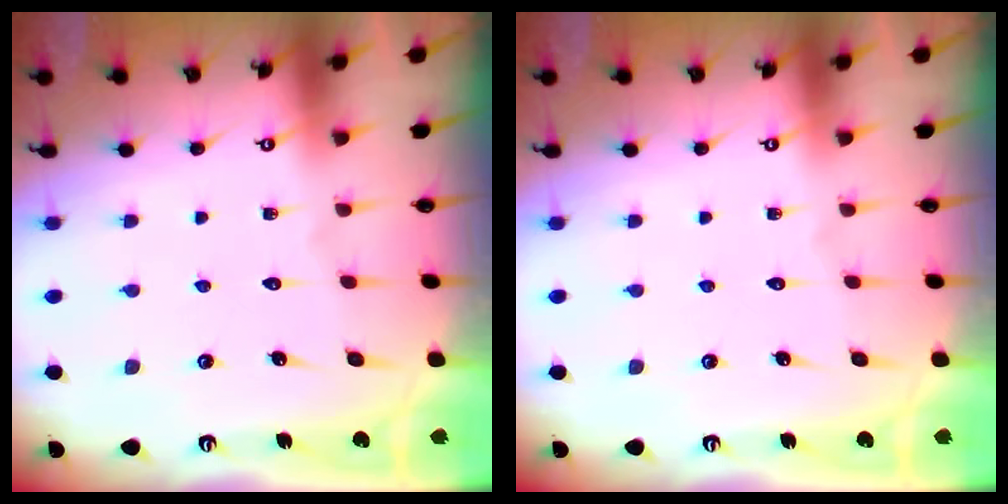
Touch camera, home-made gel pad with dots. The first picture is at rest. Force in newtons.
{"total": 0.0}